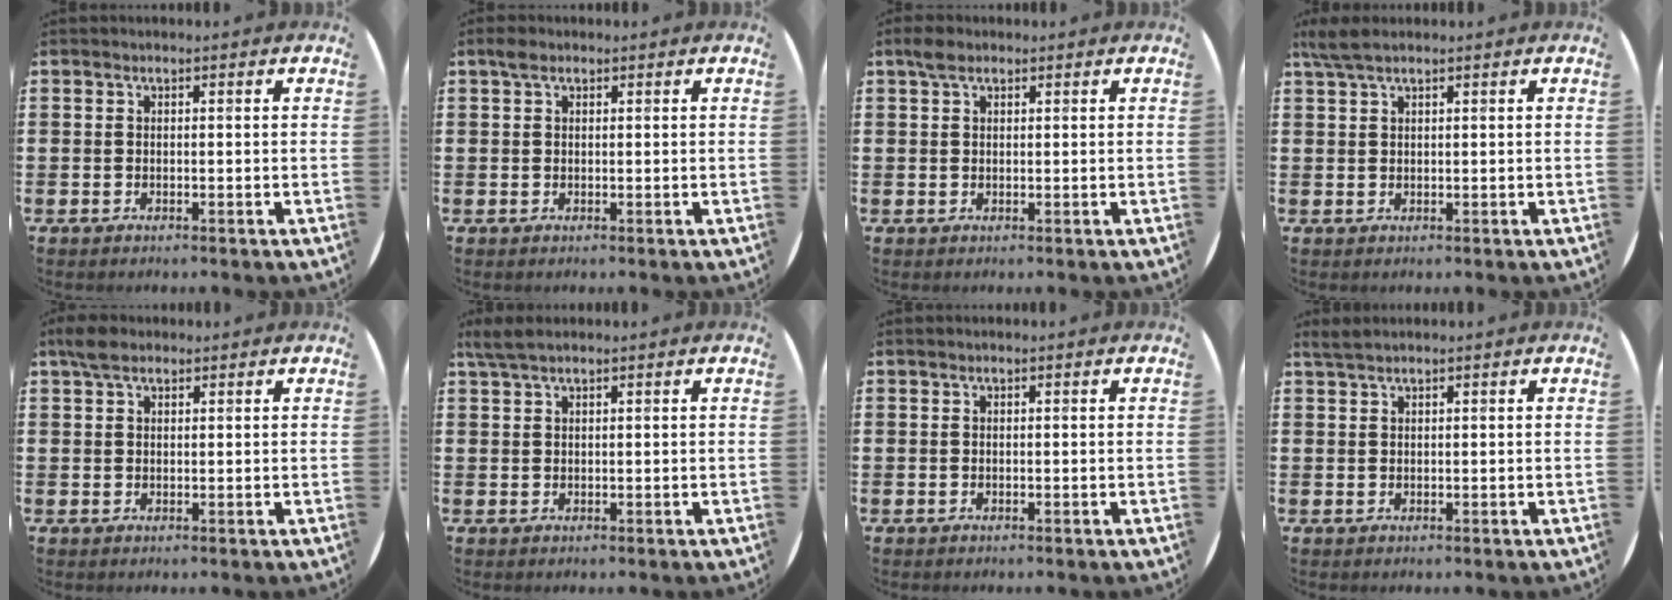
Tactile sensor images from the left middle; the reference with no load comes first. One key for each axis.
{"total": 1.2, "fx": 0.8, "fy": 0.7, "fz": 0.5, "tx": -0.004, "ty": 0.002, "tz": 0.012}
{"total": 1.9, "fx": 1.4, "fy": 0.9, "fz": 0.9, "tx": -0.011, "ty": 0.002, "tz": 0.023}
{"total": 2.5, "fx": 1.9, "fy": 0.5, "fz": 1.6, "tx": -0.035, "ty": 0.005, "tz": 0.034}
{"total": 2.6, "fx": 2.0, "fy": 1.1, "fz": 1.3, "tx": -0.020, "ty": 0.004, "tz": 0.034}
{"total": 2.2, "fx": 1.7, "fy": 0.3, "fz": 1.3, "tx": -0.027, "ty": 0.005, "tz": 0.031}
{"total": 0.0}
{"total": 1.3, "fx": 1.2, "fy": 0.0, "fz": 0.5, "tx": -0.010, "ty": 0.002, "tz": 0.022}